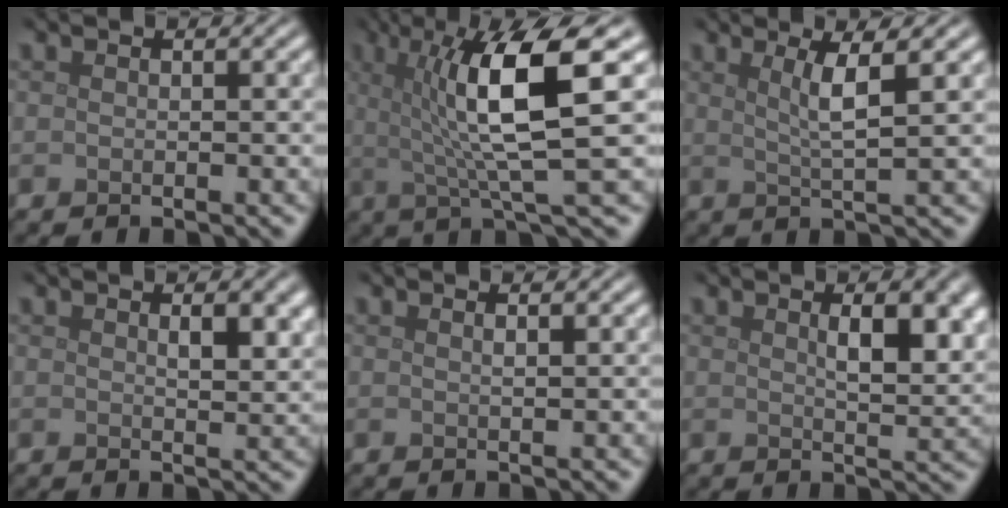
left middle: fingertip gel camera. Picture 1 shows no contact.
{"total": 9.2, "force": [1.6, 1.8, 8.8], "torque": [-0.129, 0.001, 0.026]}
{"total": 3.3, "force": [1.2, 0.5, 3.1], "torque": [-0.050, 0.001, 0.021]}
{"total": 2.6, "force": [1.0, 0.9, 2.2], "torque": [-0.029, -0.004, 0.020]}
{"total": 0.8, "force": [0.4, 0.2, 0.6], "torque": [-0.004, 0.003, 0.005]}
{"total": 4.9, "force": [1.6, 1.7, 4.3], "torque": [-0.063, 0.000, 0.029]}